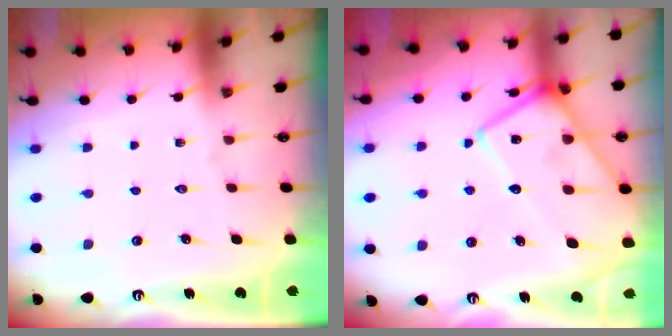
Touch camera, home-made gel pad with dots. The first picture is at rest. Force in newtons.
{"total": 18.4, "press": 18.3, "slide": 1.3}